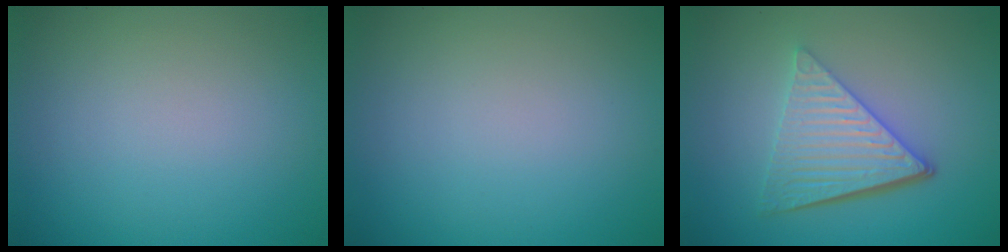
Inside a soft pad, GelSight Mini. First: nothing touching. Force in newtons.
{"total": 0.0}
{"total": 5.7, "press": 4.0, "slide": 4.1}